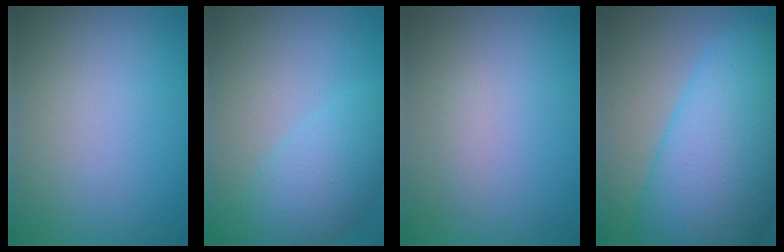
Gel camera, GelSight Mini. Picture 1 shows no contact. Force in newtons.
{"total": 5.0, "press": 5.0, "slide": 0.1}
{"total": 0.7, "press": 0.7, "slide": 0.0}
{"total": 13.8, "press": 13.8, "slide": 0.3}